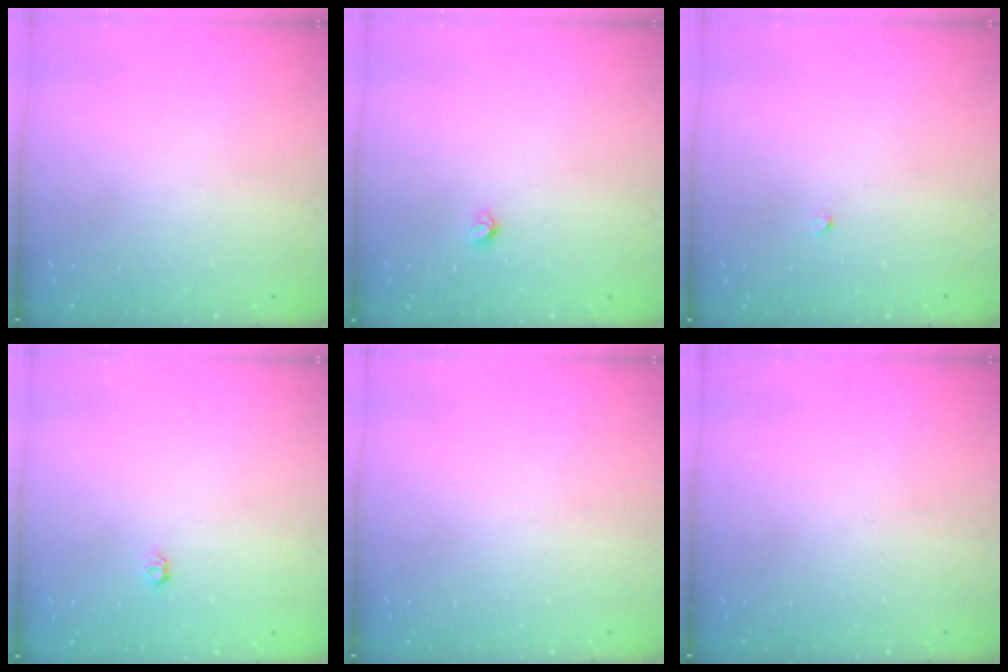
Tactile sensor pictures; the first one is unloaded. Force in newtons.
{"total": 3.9, "press": 3.9, "slide": 0.3}
{"total": 2.0, "press": 2.0, "slide": 0.3}
{"total": 3.9, "press": 3.8, "slide": 0.8}
{"total": 0.0}
{"total": 0.0}